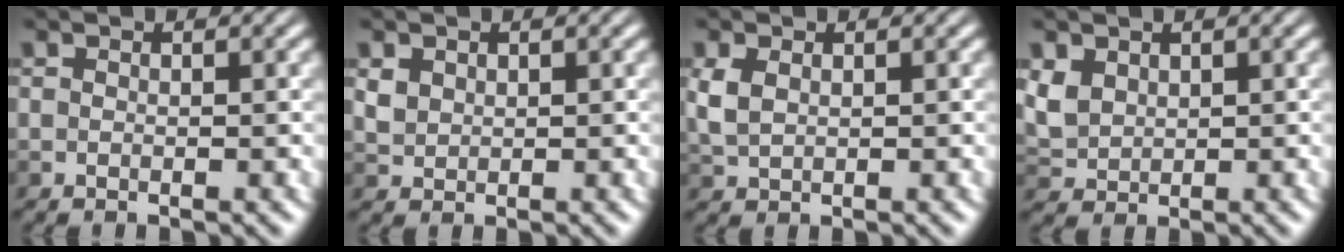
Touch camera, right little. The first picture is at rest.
{"total": 1.6, "force": [0.5, 1.4, 0.6], "torque": [-0.025, -0.005, 0.010]}
{"total": 2.9, "force": [0.4, 2.0, 2.1], "torque": [-0.057, -0.002, 0.008]}
{"total": 2.7, "force": [0.8, 2.2, 1.4], "torque": [-0.050, -0.005, 0.016]}